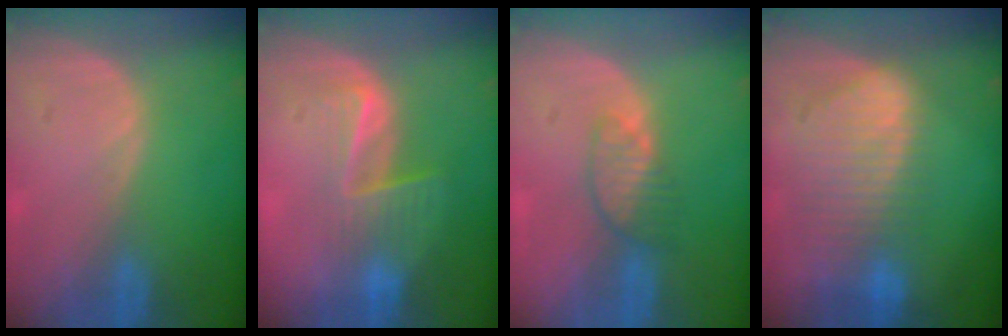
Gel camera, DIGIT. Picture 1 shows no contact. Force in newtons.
{"total": 6.6, "press": 5.5, "slide": 3.6}
{"total": 3.5, "press": 3.4, "slide": 0.9}
{"total": 9.2, "press": 8.1, "slide": 4.4}